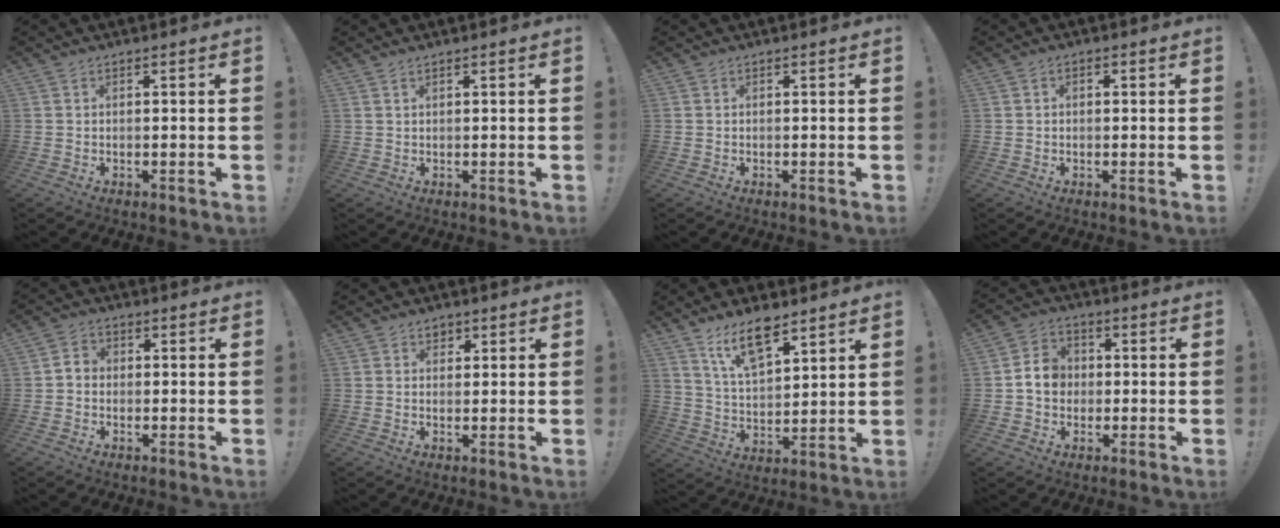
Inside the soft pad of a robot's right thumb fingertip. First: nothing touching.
{"total": 0.9, "force": [0.6, 0.0, 0.6], "torque": [-0.011, -0.001, 0.011]}
{"total": 0.0}
{"total": 1.0, "force": [-0.3, 0.7, 0.7], "torque": [-0.007, 0.002, -0.007]}
{"total": 2.8, "force": [-0.7, 2.3, 1.5], "torque": [-0.029, 0.012, -0.012]}
{"total": 2.1, "force": [1.3, 1.6, 0.5], "torque": [0.009, -0.009, 0.018]}
{"total": 12.0, "force": [8.6, 4.6, 7.0], "torque": [-0.126, -0.045, 0.156]}
{"total": 7.9, "force": [-0.1, 6.9, 3.8], "torque": [-0.049, 0.015, 0.002]}